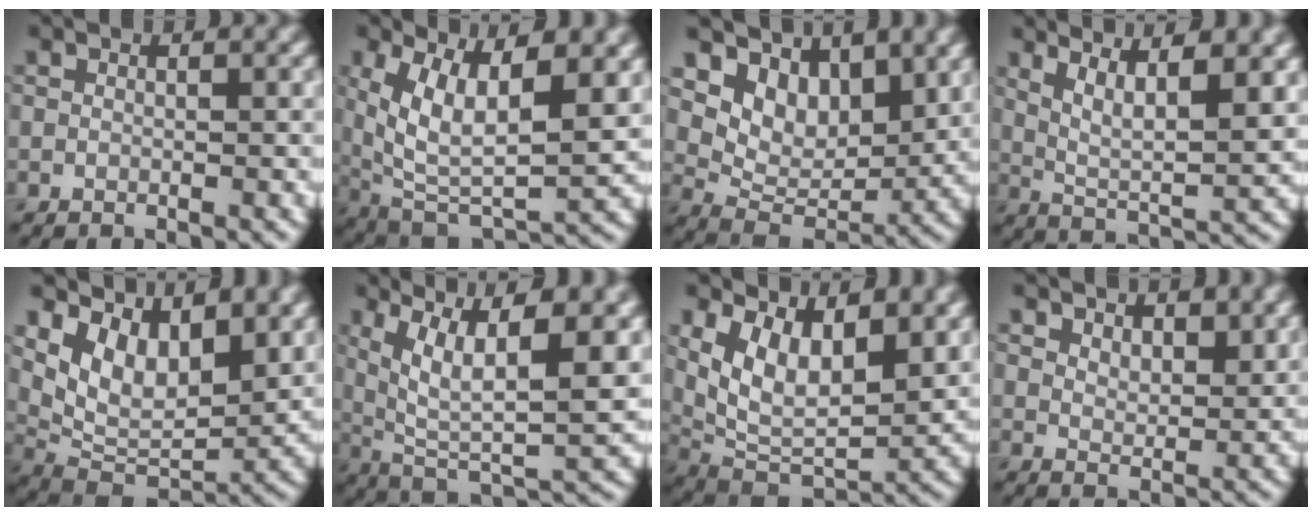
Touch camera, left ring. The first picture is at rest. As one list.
[{"total": 10.4, "force": [2.4, 4.9, 8.8], "torque": [-0.174, -0.016, 0.046]}, {"total": 6.5, "force": [3.7, 4.1, 3.5], "torque": [-0.056, -0.014, 0.057]}, {"total": 6.5, "force": [3.0, 1.8, 5.5], "torque": [-0.097, -0.006, 0.059]}, {"total": 8.2, "force": [4.2, 4.6, 5.3], "torque": [-0.095, -0.015, 0.075]}, {"total": 11.5, "force": [3.5, 3.7, 10.3], "torque": [-0.187, -0.008, 0.066]}, {"total": 8.7, "force": [3.3, 4.5, 6.7], "torque": [-0.124, -0.014, 0.059]}, {"total": 3.4, "force": [2.6, 1.6, 1.6], "torque": [-0.030, -0.003, 0.041]}]